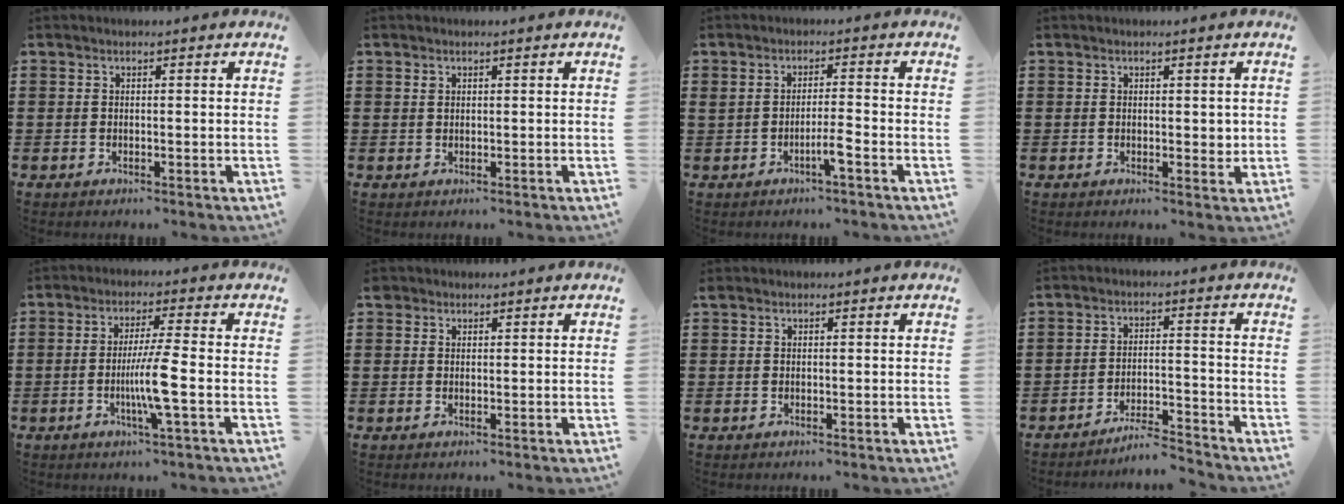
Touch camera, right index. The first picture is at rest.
{"total": 0.8, "force": [0.3, 0.6, 0.4], "torque": [-0.010, 0.003, 0.007]}
{"total": 3.1, "force": [-1.4, 0.0, 2.7], "torque": [-0.048, -0.002, -0.027]}
{"total": 1.8, "force": [0.3, 1.1, 1.4], "torque": [-0.019, 0.002, 0.004]}
{"total": 6.7, "force": [-1.6, -0.5, 6.5], "torque": [-0.124, -0.017, -0.034]}
{"total": 1.0, "force": [0.6, 0.7, 0.0], "torque": [-0.003, 0.003, 0.013]}
{"total": 0.0}
{"total": 4.6, "force": [-4.5, 0.2, 1.1], "torque": [-0.021, 0.001, -0.089]}